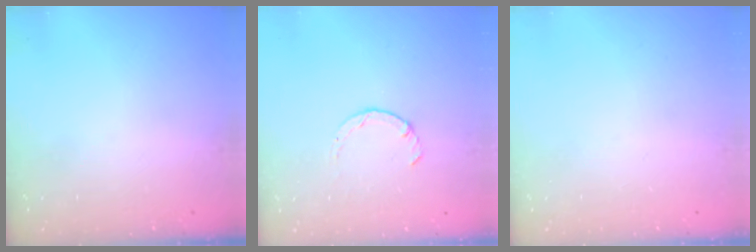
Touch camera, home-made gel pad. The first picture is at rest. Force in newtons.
{"total": 2.2, "press": 2.1, "slide": 0.4}
{"total": 0.0}